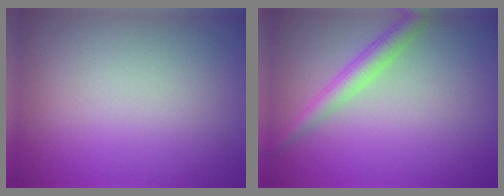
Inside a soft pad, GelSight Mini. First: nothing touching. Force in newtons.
{"total": 2.9, "press": 2.9, "slide": 0.1}